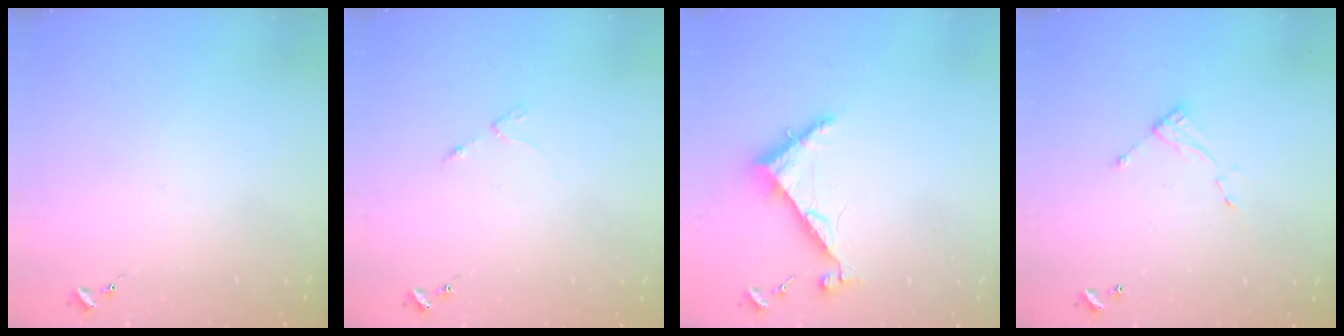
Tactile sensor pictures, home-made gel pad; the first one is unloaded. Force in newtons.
{"total": 2.5, "press": 2.4, "slide": 0.4}
{"total": 6.9, "press": 6.9, "slide": 0.6}
{"total": 6.1, "press": 6.1, "slide": 0.2}